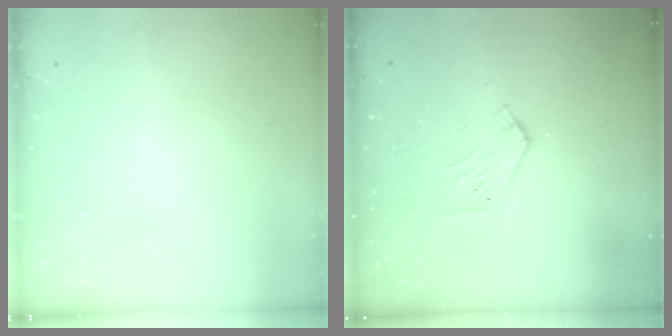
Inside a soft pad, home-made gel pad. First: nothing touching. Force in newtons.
{"total": 6.3, "press": 6.3, "slide": 0.7}